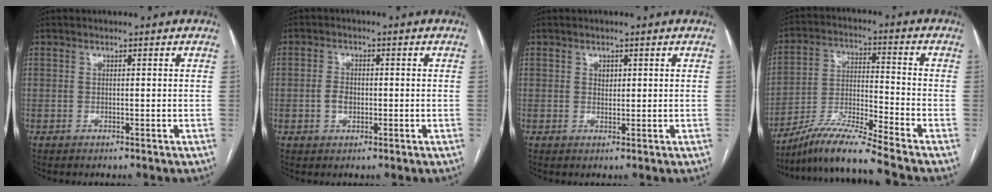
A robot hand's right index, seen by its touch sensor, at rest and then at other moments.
{"total": 2.6, "force": [-0.5, 1.9, 1.8], "torque": [-0.034, 0.005, -0.007]}
{"total": 1.2, "force": [0.5, 0.9, 0.6], "torque": [-0.009, 0.000, 0.008]}
{"total": 11.2, "force": [-9.7, -1.5, 5.3], "torque": [-0.106, -0.012, -0.184]}